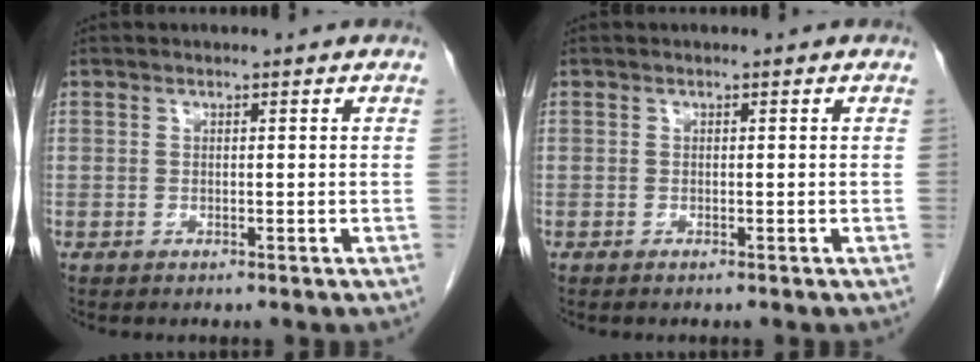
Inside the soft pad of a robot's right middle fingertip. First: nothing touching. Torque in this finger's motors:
{"motor_torque": [-0.33, -0.33, 0.00, -0.01]}